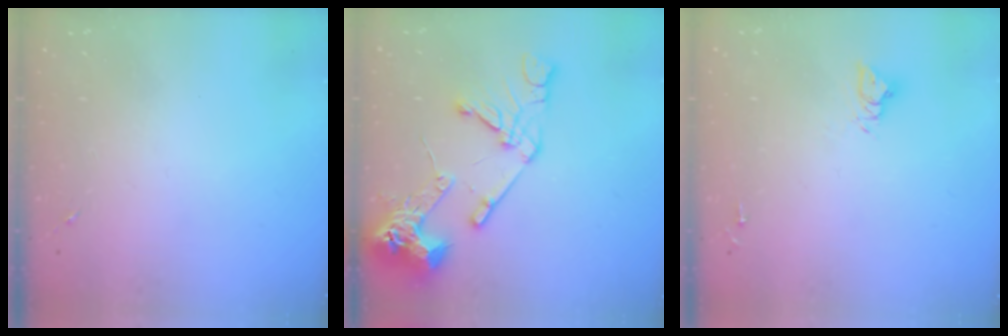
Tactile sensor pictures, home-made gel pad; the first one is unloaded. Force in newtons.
{"total": 19.7, "press": 19.5, "slide": 2.6}
{"total": 5.5, "press": 5.5, "slide": 0.5}